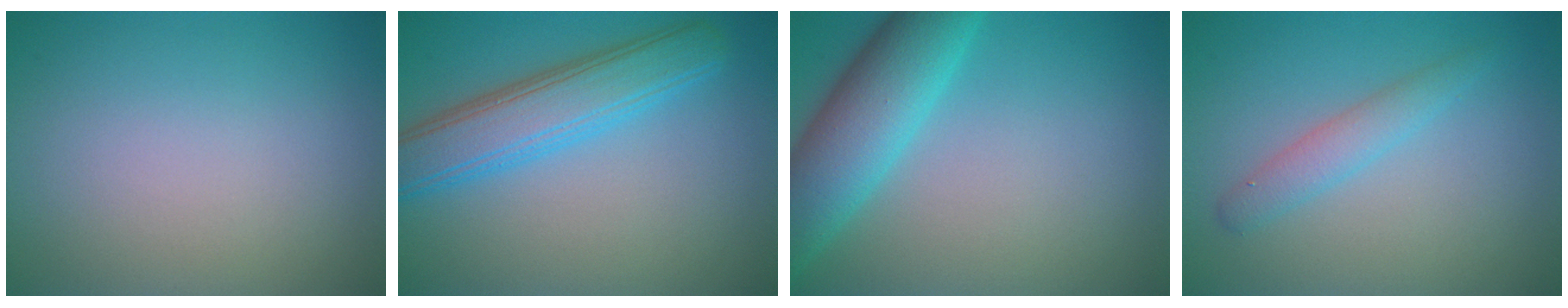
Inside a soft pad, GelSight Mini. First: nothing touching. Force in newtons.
{"total": 5.8, "press": 5.8, "slide": 0.3}
{"total": 7.2, "press": 7.2, "slide": 0.2}
{"total": 2.1, "press": 2.1, "slide": 0.2}